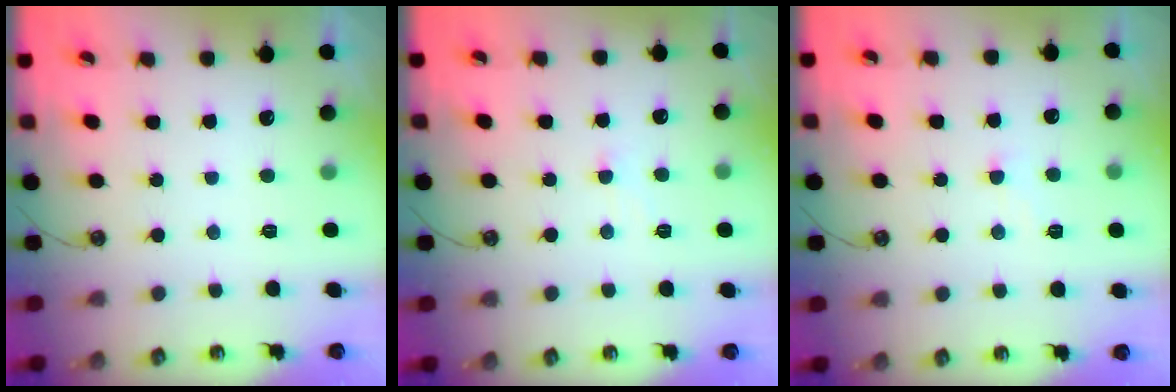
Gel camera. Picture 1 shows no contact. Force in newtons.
{"total": 2.4, "press": 2.3, "slide": 0.5}
{"total": 2.2, "press": 2.1, "slide": 0.6}